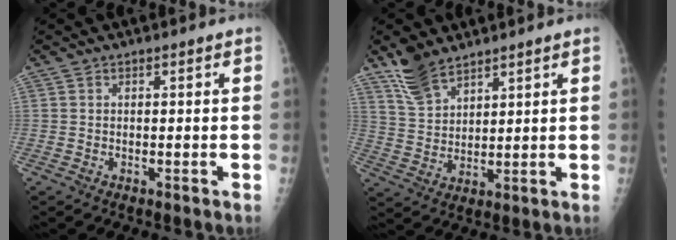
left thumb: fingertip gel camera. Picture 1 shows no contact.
{"total": 7.5, "force": [6.0, 3.3, 3.2], "torque": [-0.051, -0.025, 0.129]}